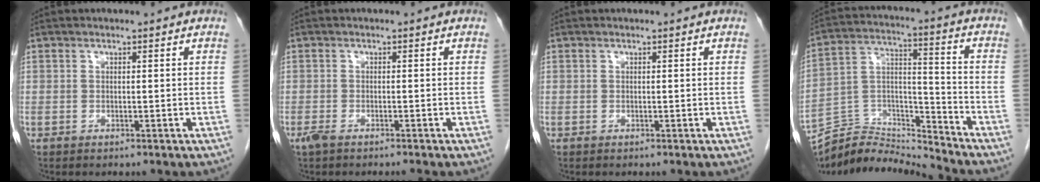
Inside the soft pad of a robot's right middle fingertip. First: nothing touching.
{"total": 2.5, "force": [-2.0, 0.3, 1.5], "torque": [-0.024, -0.006, -0.034]}
{"total": 0.0}
{"total": 12.5, "force": [-12.5, -0.6, -0.3], "torque": [0.003, 0.045, -0.234]}